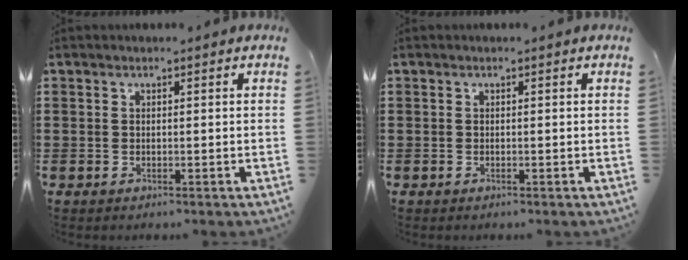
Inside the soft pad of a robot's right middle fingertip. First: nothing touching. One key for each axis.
{"total": 0.0}